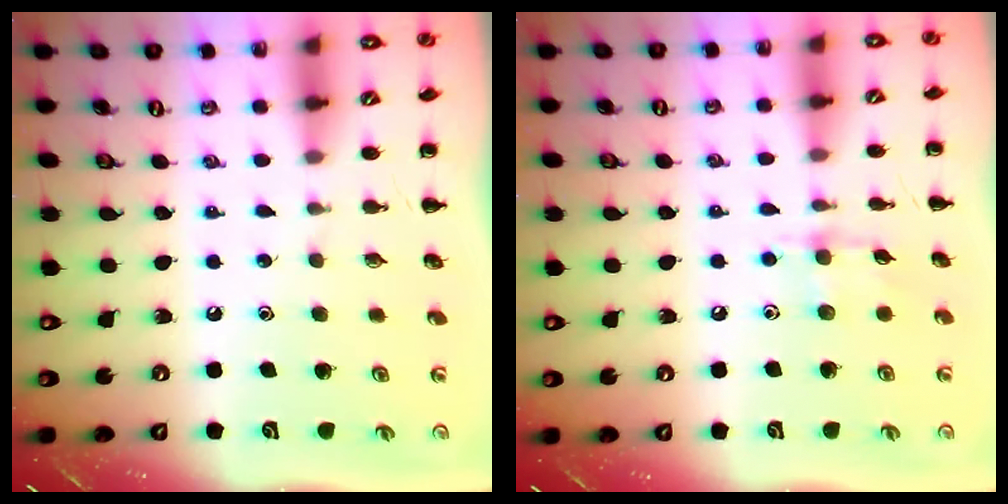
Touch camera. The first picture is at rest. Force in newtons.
{"total": 5.2, "press": 5.1, "slide": 0.8}